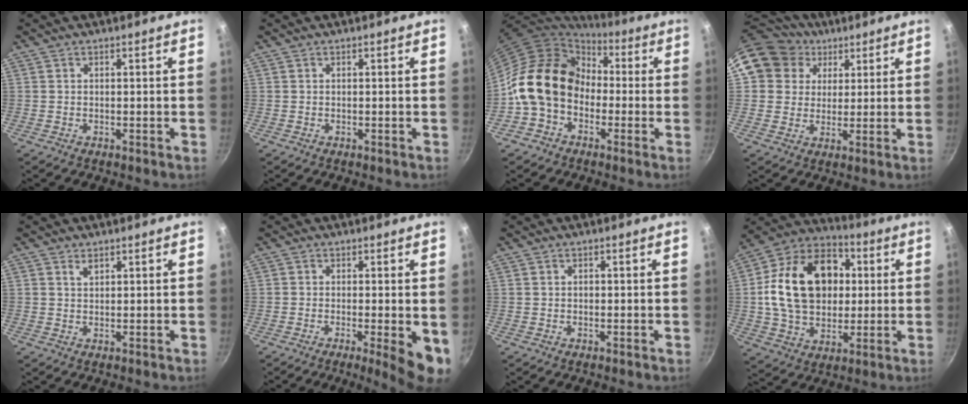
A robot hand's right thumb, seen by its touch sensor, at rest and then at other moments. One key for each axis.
{"total": 0.0}
{"total": 16.1, "fx": -1.5, "fy": 12.8, "fz": 9.7, "tx": -0.136, "ty": 0.047, "tz": -0.043}
{"total": 12.6, "fx": 5.9, "fy": 10.6, "fz": 3.2, "tx": -0.032, "ty": 0.005, "tz": 0.098}
{"total": 1.5, "fx": 0.9, "fy": 0.9, "fz": 0.8, "tx": -0.012, "ty": -0.003, "tz": 0.015}
{"total": 7.8, "fx": -1.9, "fy": 1.6, "fz": 7.4, "tx": -0.091, "ty": -0.004, "tz": -0.023}
{"total": 0.5, "fx": -0.1, "fy": 0.4, "fz": 0.3, "tx": -0.002, "ty": 0.004, "tz": 0.000}
{"total": 22.9, "fx": 2.8, "fy": 16.8, "fz": 15.3, "tx": -0.234, "ty": 0.026, "tz": 0.041}